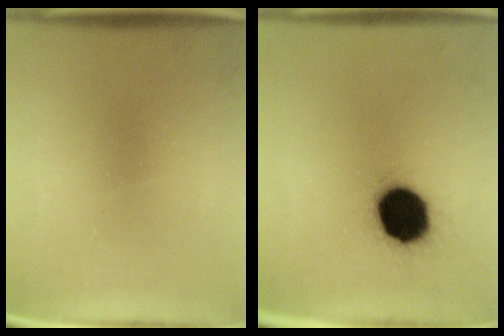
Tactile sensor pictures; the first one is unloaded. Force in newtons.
{"total": 16.7}